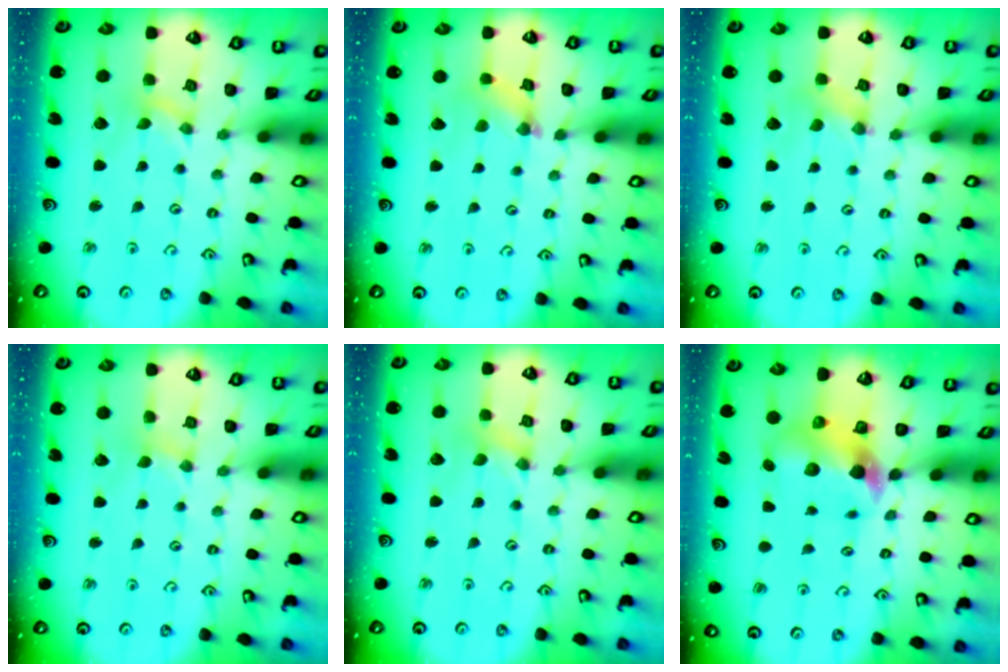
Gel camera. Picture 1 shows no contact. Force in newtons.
{"total": 2.9, "press": 2.9, "slide": 0.4}
{"total": 2.5, "press": 2.5, "slide": 0.3}
{"total": 1.3, "press": 1.2, "slide": 0.3}
{"total": 0.0}
{"total": 7.6, "press": 7.5, "slide": 1.1}